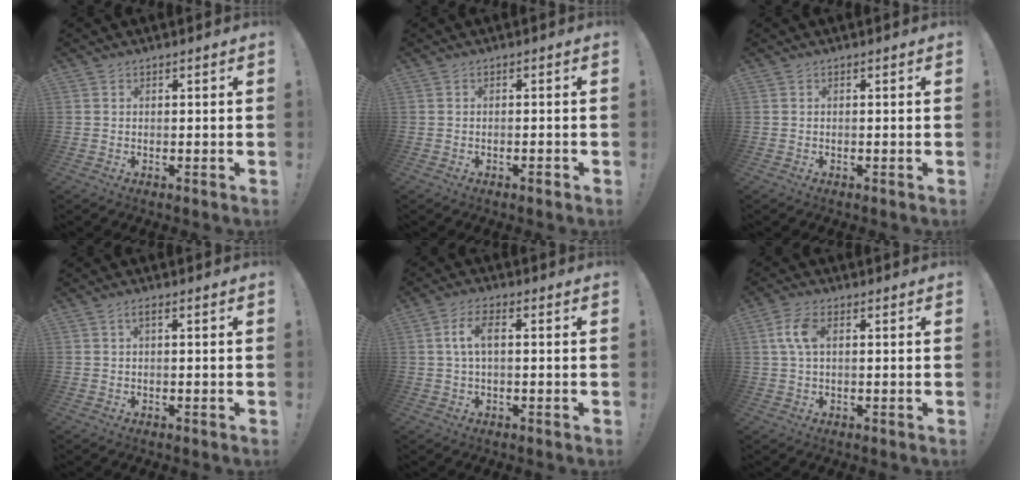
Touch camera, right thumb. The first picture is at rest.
{"total": 1.3, "force": [-1.0, 0.1, 0.8], "torque": [-0.011, 0.003, -0.017]}
{"total": 0.0}
{"total": 1.4, "force": [0.0, 0.2, 1.4], "torque": [-0.032, 0.004, -0.001]}
{"total": 6.2, "force": [0.8, 2.5, 5.6], "torque": [-0.117, 0.006, 0.012]}
{"total": 6.4, "force": [1.3, 3.6, 5.2], "torque": [-0.099, 0.006, 0.024]}